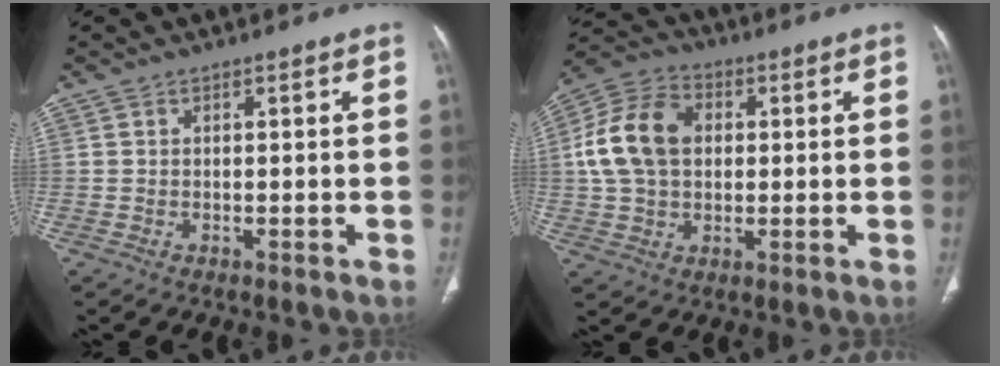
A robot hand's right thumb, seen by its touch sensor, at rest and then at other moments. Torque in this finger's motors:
{"motor_torque": [0.57, 0.89, 0.50, -0.30, 0.28]}